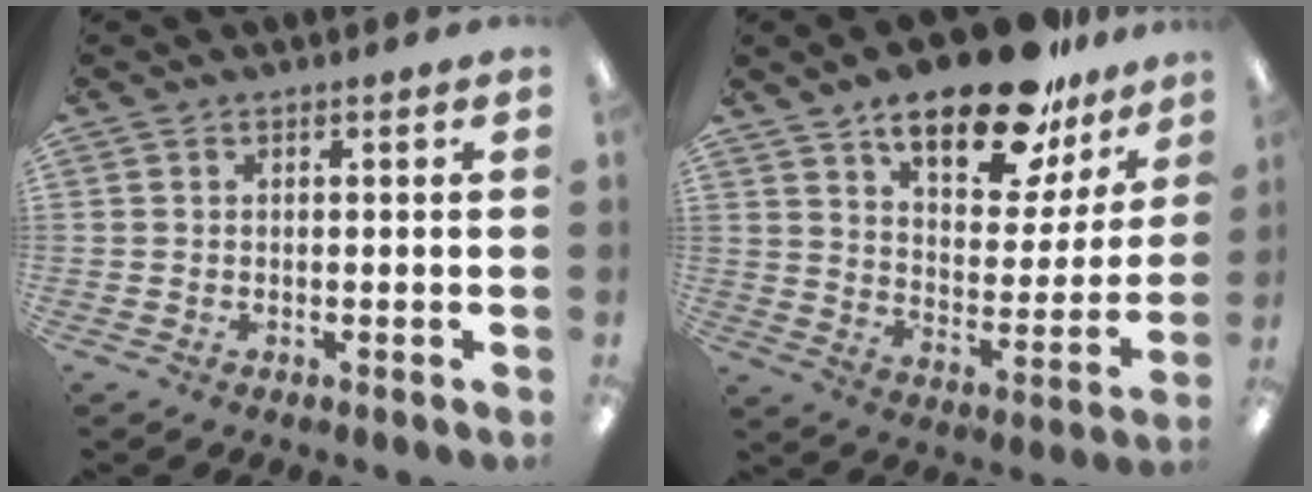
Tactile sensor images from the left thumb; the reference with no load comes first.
{"total": 20.8, "force": [15.6, 7.8, 11.3], "torque": [-0.175, -0.091, 0.263]}